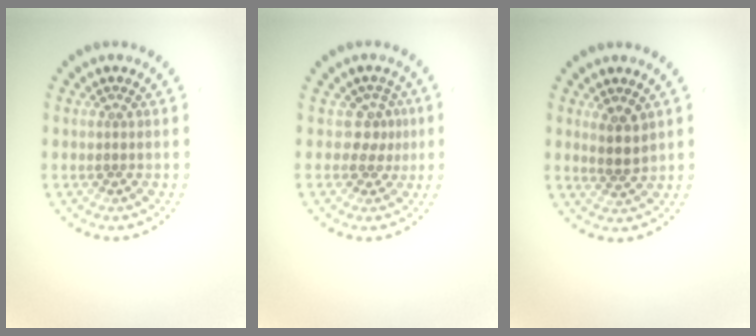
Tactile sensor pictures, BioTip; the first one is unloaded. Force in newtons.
{"total": 2.2, "press": 1.5, "slide": 1.6}
{"total": 2.2, "press": 1.9, "slide": 1.2}